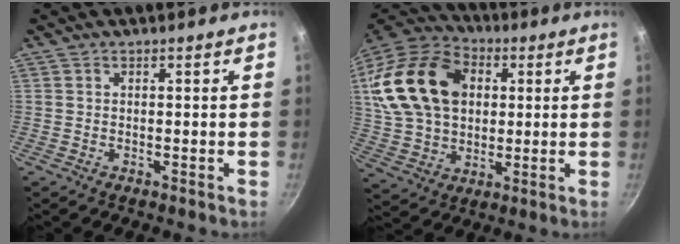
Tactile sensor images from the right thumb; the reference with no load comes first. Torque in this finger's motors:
{"motor_torque": [2.05, 2.95, 0.78, -0.52, 0.58]}